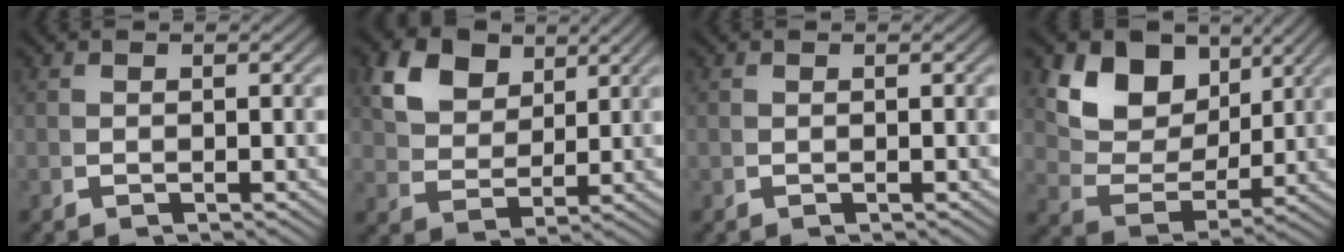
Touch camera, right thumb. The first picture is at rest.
{"total": 6.8, "force": [3.5, 4.3, 3.8], "torque": [-0.082, -0.007, 0.071]}
{"total": 0.0}
{"total": 9.6, "force": [2.9, 6.4, 6.5], "torque": [-0.131, -0.017, 0.056]}